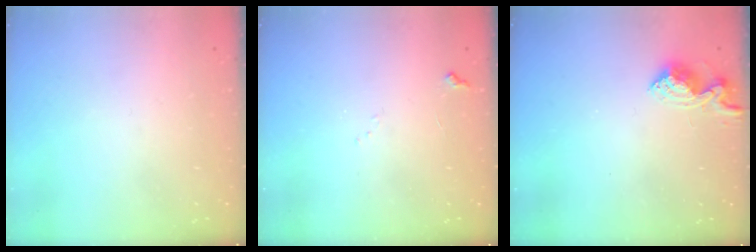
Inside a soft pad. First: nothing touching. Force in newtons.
{"total": 5.5, "press": 5.5, "slide": 0.6}
{"total": 9.5, "press": 9.5, "slide": 0.3}